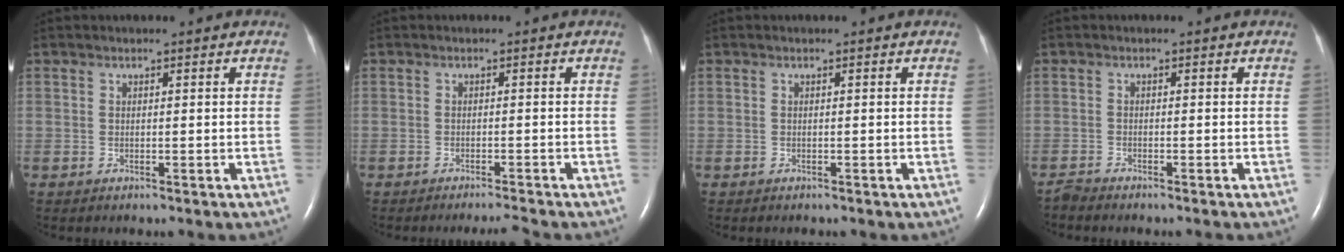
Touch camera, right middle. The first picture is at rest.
{"total": 2.6, "force": [-2.4, -0.7, 0.6], "torque": [-0.011, -0.008, -0.035]}
{"total": 0.6, "force": [-0.5, 0.2, 0.2], "torque": [-0.008, 0.000, -0.005]}
{"total": 1.7, "force": [-1.7, -0.3, 0.0], "torque": [-0.003, -0.007, -0.031]}